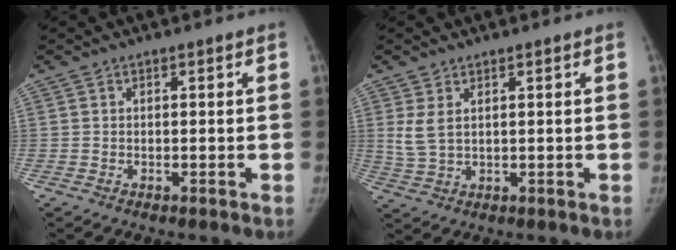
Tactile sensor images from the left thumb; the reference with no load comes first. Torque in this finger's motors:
{"motor_torque": [0.46, 0.36, 0.36, -0.54, 0.07]}